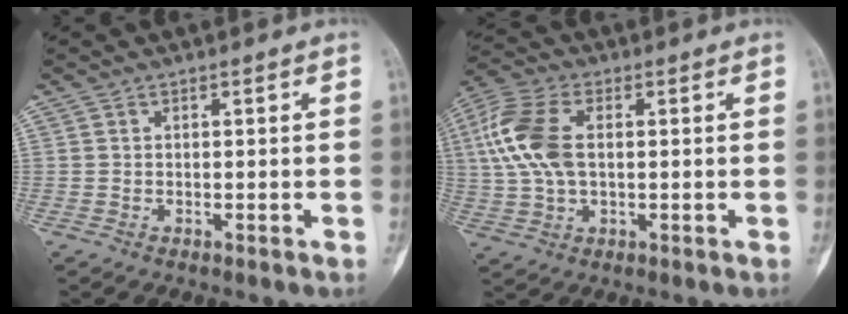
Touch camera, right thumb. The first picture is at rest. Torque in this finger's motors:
{"motor_torque": [0.11, 0.28, 1.32, 0.24, 0.27]}